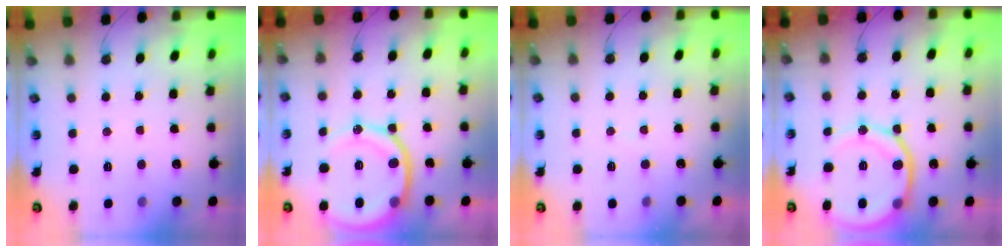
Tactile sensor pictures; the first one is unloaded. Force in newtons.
{"total": 16.0, "press": 15.9, "slide": 1.9}
{"total": 2.5, "press": 2.5, "slide": 0.1}
{"total": 14.2, "press": 14.2, "slide": 1.3}